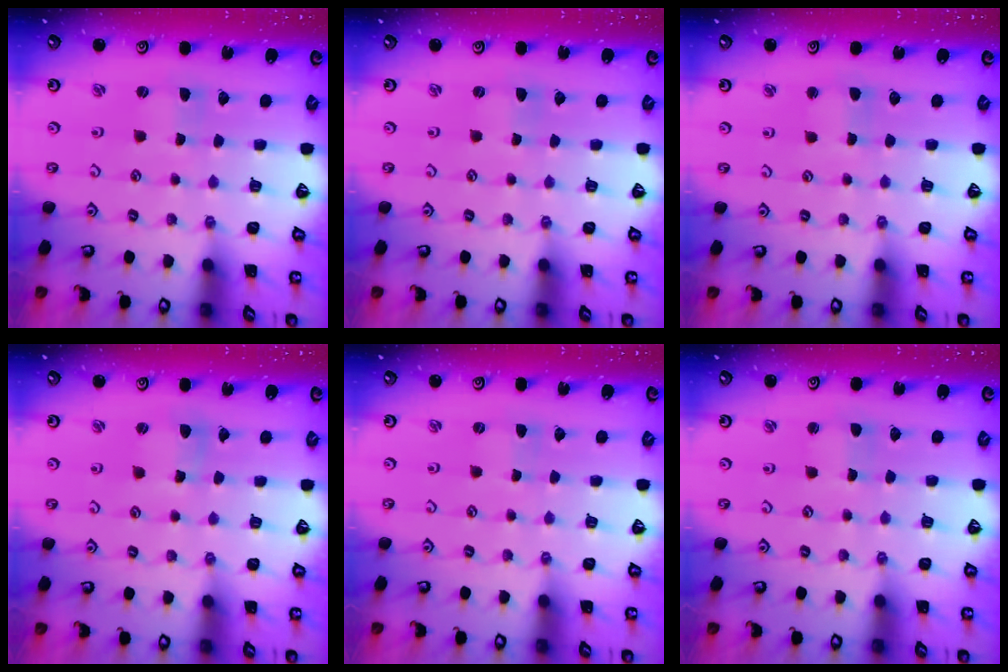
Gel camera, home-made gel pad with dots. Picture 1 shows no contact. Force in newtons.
{"total": 0.0}
{"total": 1.7, "press": 1.7, "slide": 0.2}
{"total": 4.2, "press": 4.1, "slide": 0.4}
{"total": 0.0}
{"total": 2.0, "press": 2.0, "slide": 0.3}